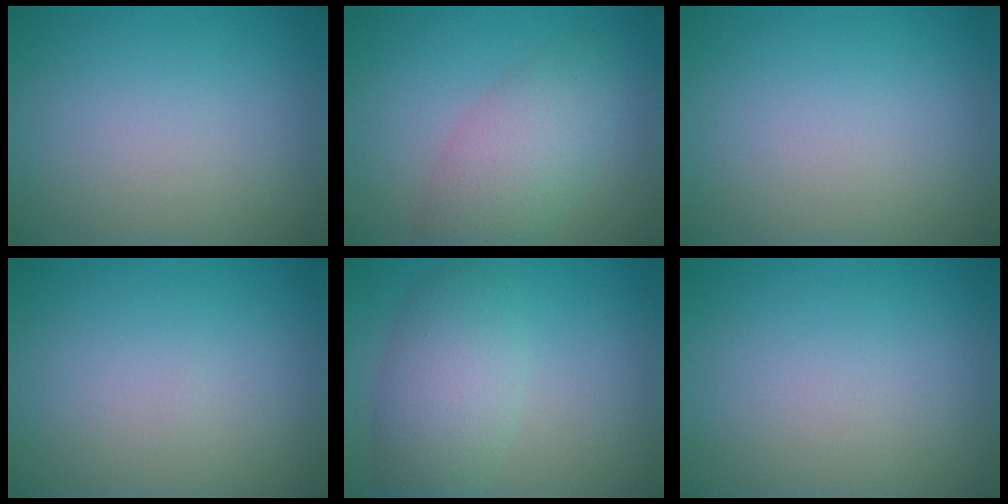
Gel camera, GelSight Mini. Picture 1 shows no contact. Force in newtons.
{"total": 4.8, "press": 4.8, "slide": 0.2}
{"total": 0.0}
{"total": 0.0}
{"total": 5.1, "press": 5.1, "slide": 0.2}
{"total": 0.0}